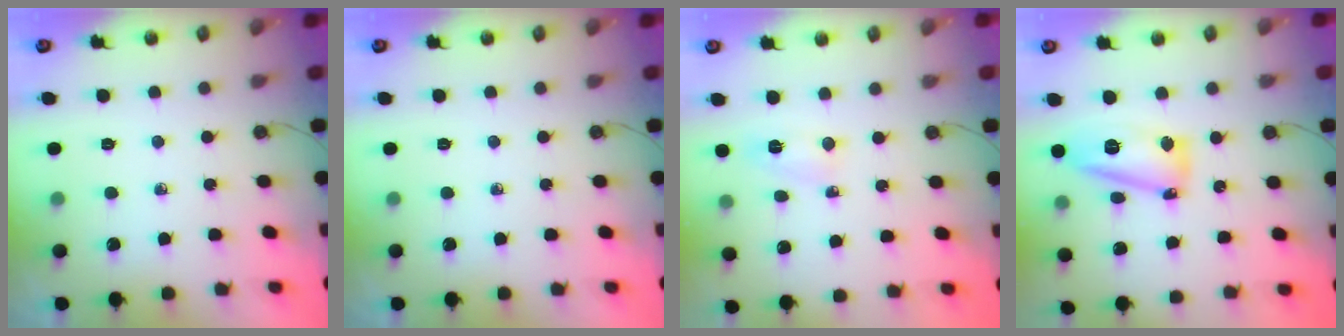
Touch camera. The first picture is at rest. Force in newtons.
{"total": 0.0}
{"total": 2.5, "press": 2.1, "slide": 1.4}
{"total": 13.0, "press": 12.9, "slide": 1.5}